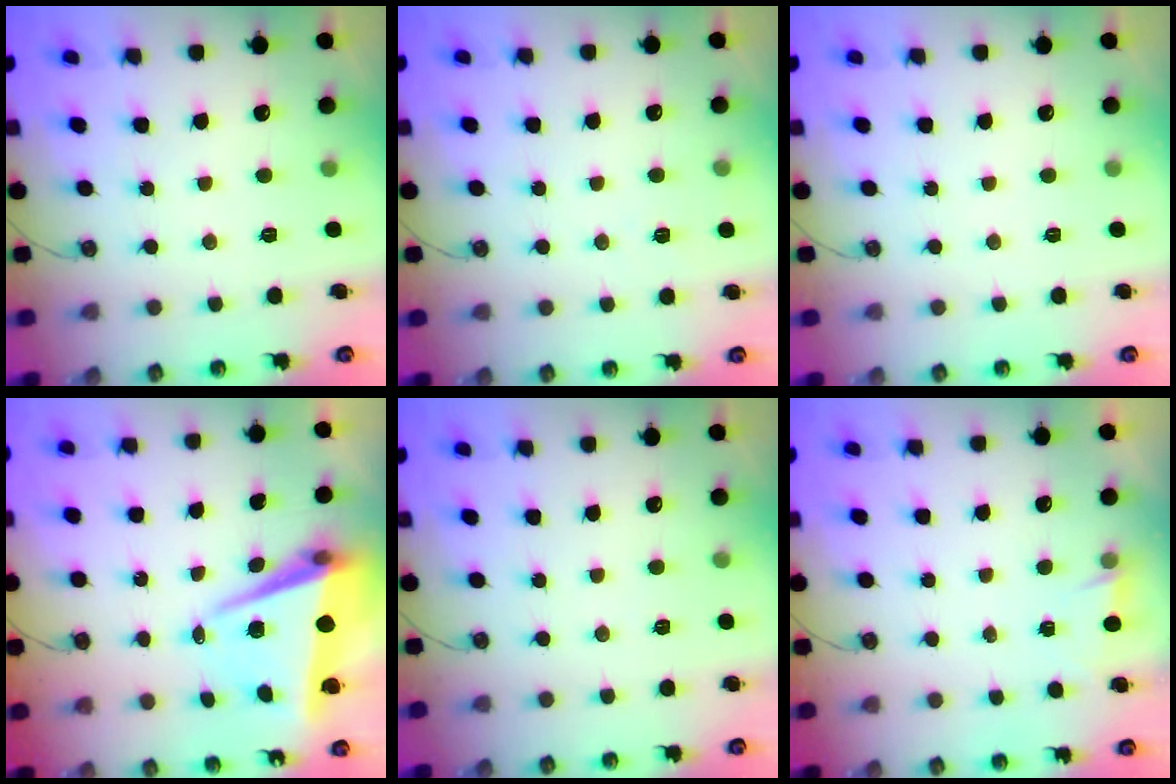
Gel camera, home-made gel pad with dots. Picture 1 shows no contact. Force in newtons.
{"total": 4.9, "press": 2.3, "slide": 4.4}
{"total": 0.0}
{"total": 7.9, "press": 7.8, "slide": 1.6}
{"total": 4.4, "press": 1.0, "slide": 4.2}
{"total": 1.5, "press": 0.9, "slide": 1.2}